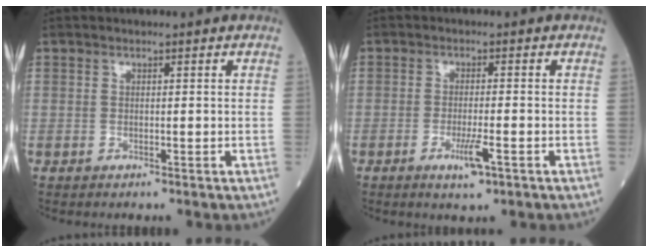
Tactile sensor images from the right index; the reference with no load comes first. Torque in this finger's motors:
{"motor_torque": [0.24, -0.06, 0.03, 0.05]}